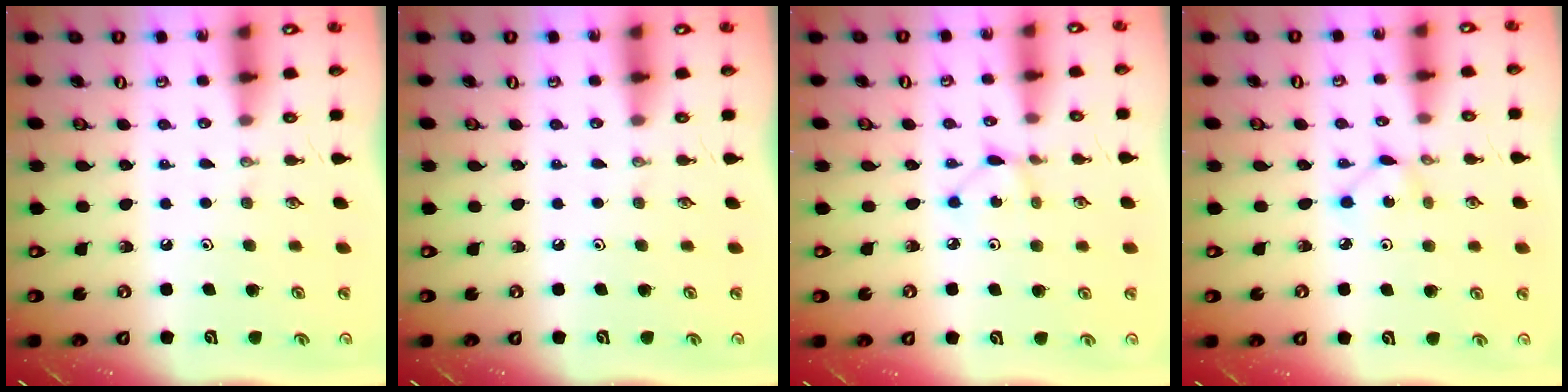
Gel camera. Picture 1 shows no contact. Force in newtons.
{"total": 0.0}
{"total": 2.2, "press": 2.2, "slide": 0.3}
{"total": 2.2, "press": 2.2, "slide": 0.3}